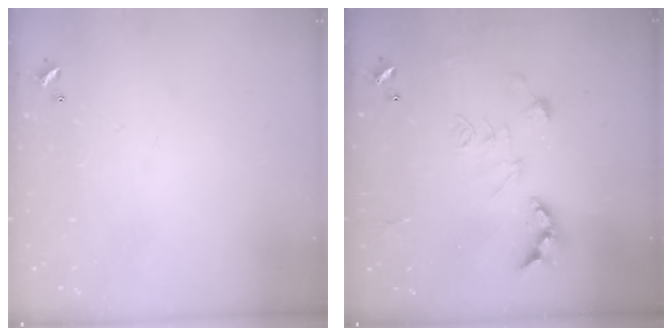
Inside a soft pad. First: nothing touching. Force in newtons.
{"total": 2.5, "press": 2.0, "slide": 1.5}